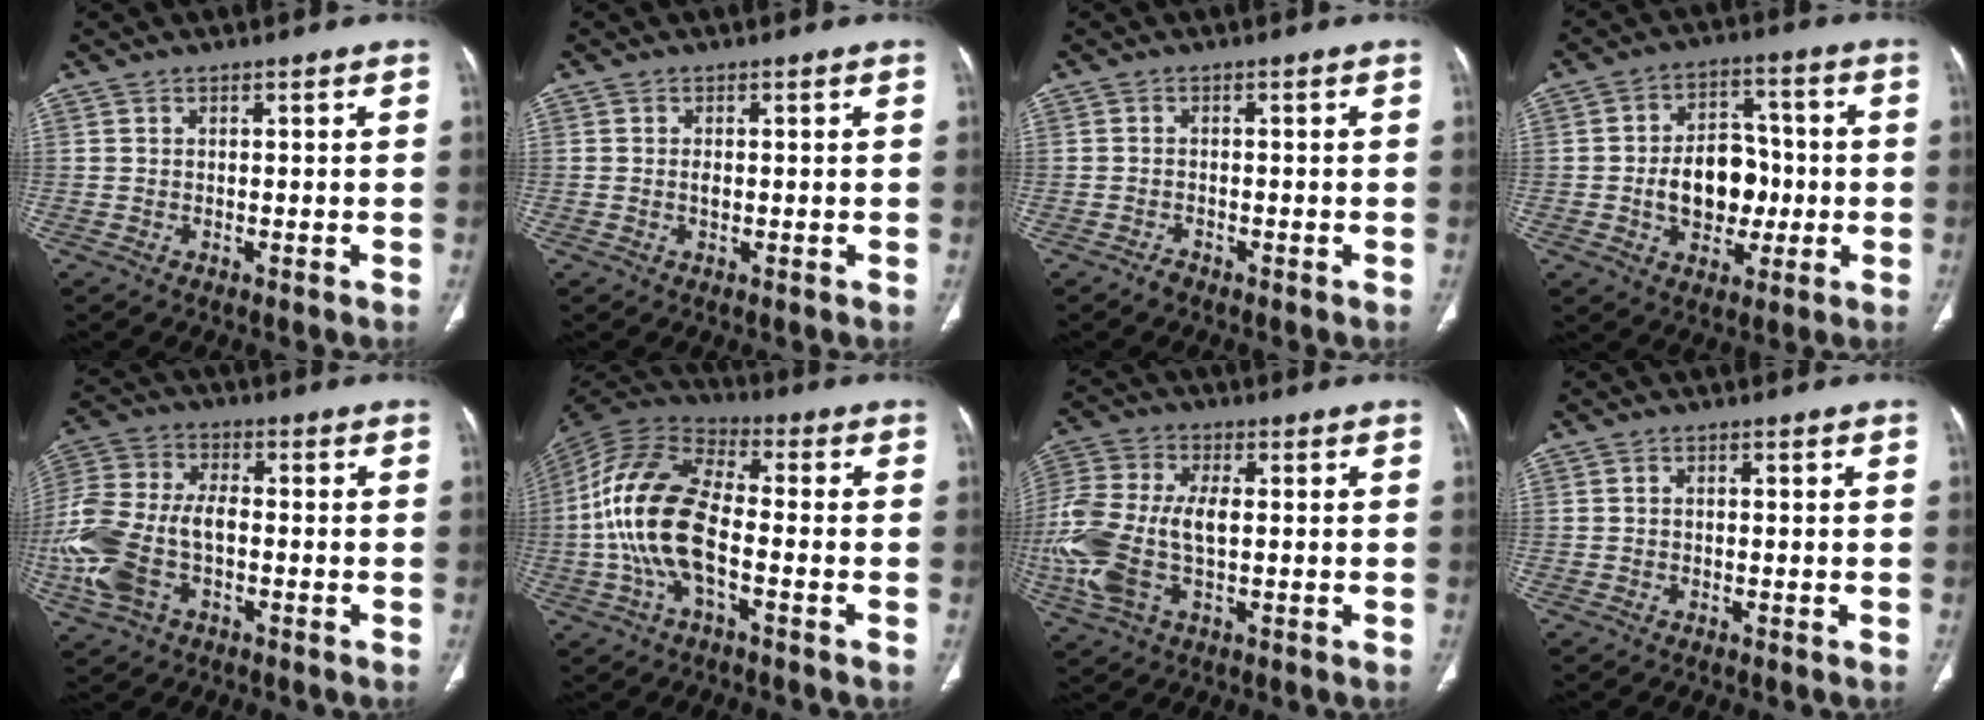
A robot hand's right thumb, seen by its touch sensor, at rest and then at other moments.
{"total": 1.1, "force": [-0.1, 0.6, 0.9], "torque": [-0.016, 0.000, -0.001]}
{"total": 1.3, "force": [-1.1, 0.7, 0.4], "torque": [-0.010, 0.004, -0.019]}
{"total": 12.5, "force": [-1.5, 9.1, 8.4], "torque": [-0.088, 0.031, -0.020]}
{"total": 16.4, "force": [-3.8, 9.7, 12.7], "torque": [-0.295, 0.020, -0.071]}
{"total": 16.6, "force": [-2.8, 7.7, 14.4], "torque": [-0.301, 0.034, -0.059]}
{"total": 15.8, "force": [-1.6, 8.5, 13.2], "torque": [-0.323, 0.006, -0.029]}
{"total": 0.6, "force": [-0.1, 0.4, 0.4], "torque": [-0.005, 0.002, -0.006]}